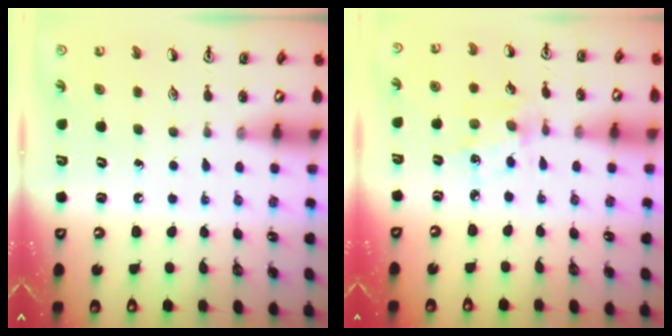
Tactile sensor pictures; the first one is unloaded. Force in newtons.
{"total": 2.5, "press": 2.4, "slide": 0.6}